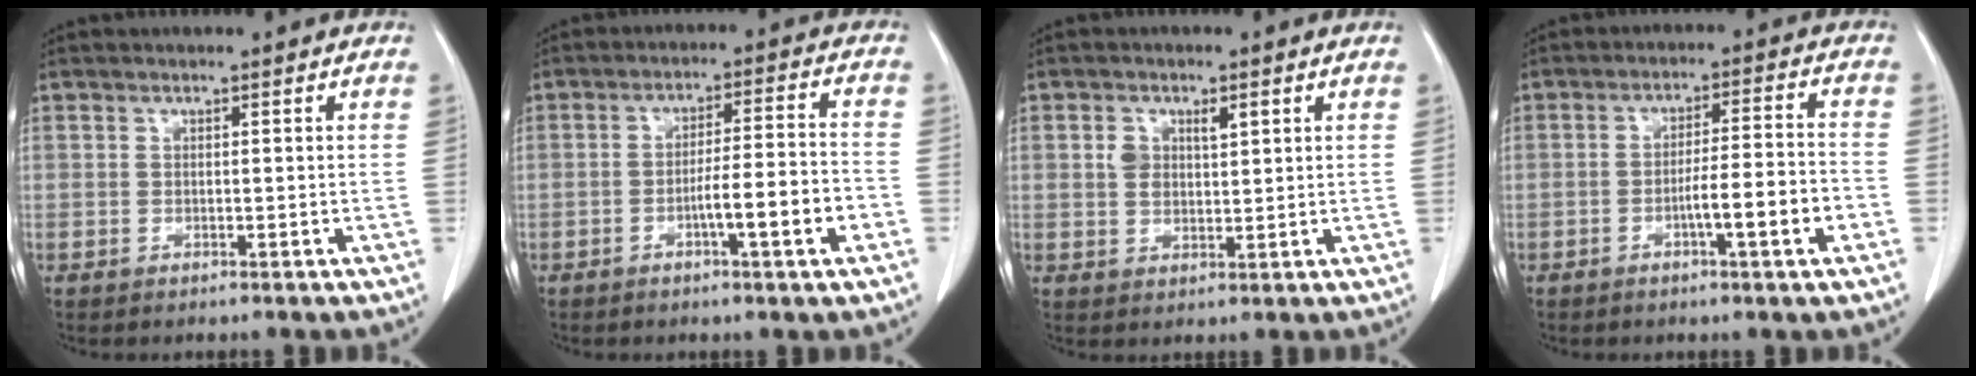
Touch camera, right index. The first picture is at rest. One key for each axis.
{"total": 8.4, "fx": -3.1, "fy": 0.2, "fz": 7.8, "tx": -0.121, "ty": 0.008, "tz": -0.049}
{"total": 4.2, "fx": 1.4, "fy": 2.5, "fz": 3.1, "tx": -0.056, "ty": 0.008, "tz": 0.028}
{"total": 6.9, "fx": -2.5, "fy": 0.1, "fz": 6.4, "tx": -0.099, "ty": 0.006, "tz": -0.039}